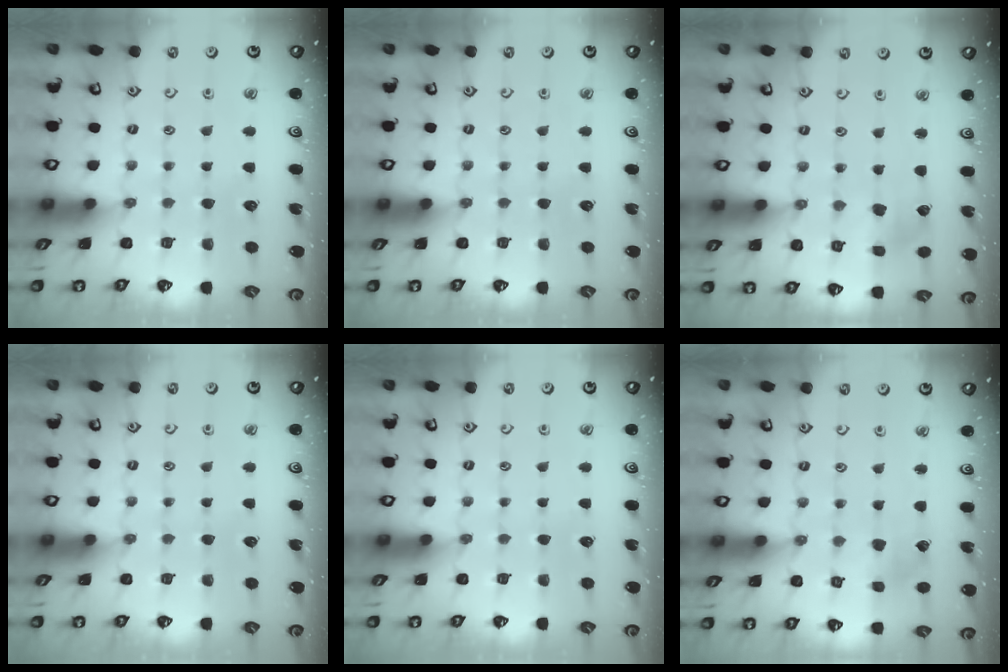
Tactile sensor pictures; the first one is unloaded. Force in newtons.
{"total": 0.0}
{"total": 2.4, "press": 2.3, "slide": 0.6}
{"total": 0.0}
{"total": 0.0}
{"total": 2.4, "press": 2.4, "slide": 0.2}